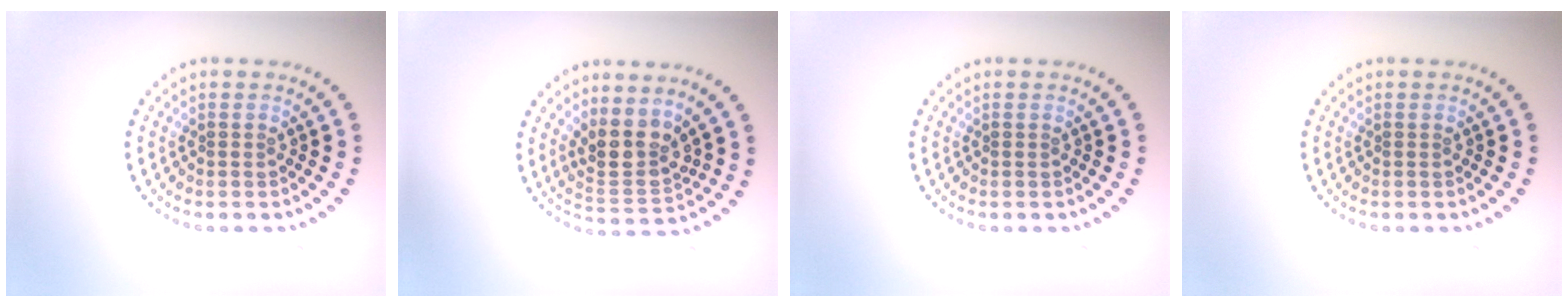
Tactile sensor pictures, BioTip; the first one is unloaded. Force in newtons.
{"total": 3.6, "press": 2.8, "slide": 2.3}
{"total": 0.0}
{"total": 0.0}